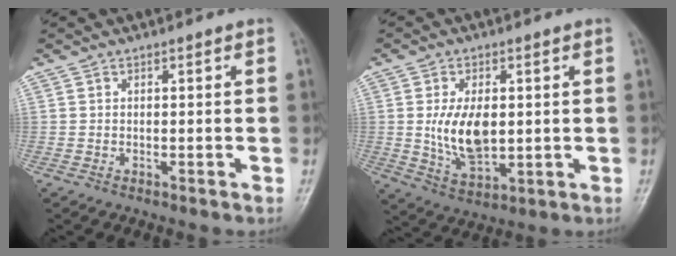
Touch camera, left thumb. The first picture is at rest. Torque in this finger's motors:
{"motor_torque": [1.67, 1.72, 1.07, -0.11, 0.14]}